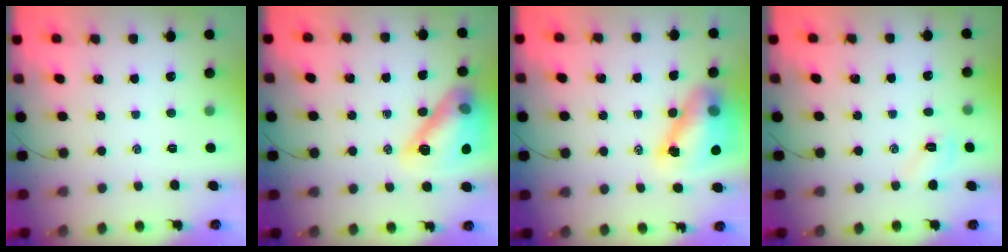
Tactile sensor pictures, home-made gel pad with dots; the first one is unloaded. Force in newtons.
{"total": 17.6, "press": 17.5, "slide": 2.0}
{"total": 12.6, "press": 12.1, "slide": 3.6}
{"total": 5.4, "press": 5.3, "slide": 1.3}